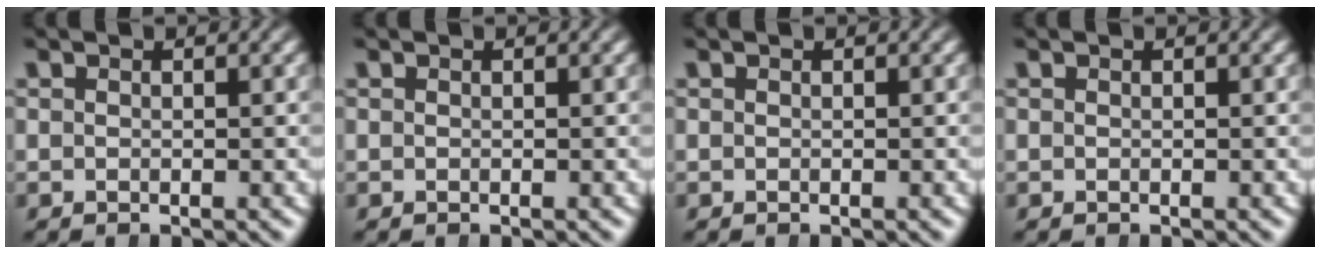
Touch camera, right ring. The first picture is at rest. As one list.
[{"total": 0.0}, {"total": 0.0}, {"total": 0.0}]